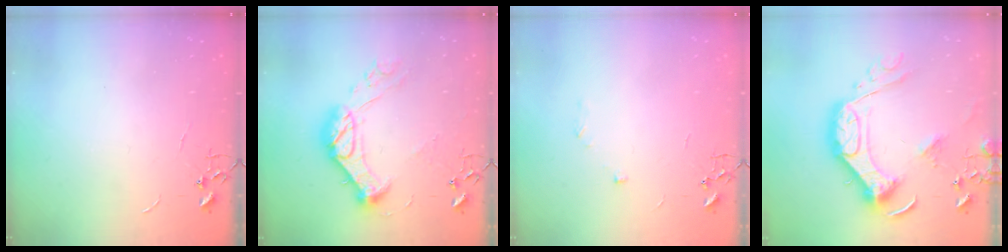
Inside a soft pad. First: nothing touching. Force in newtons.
{"total": 16.0, "press": 15.9, "slide": 1.2}
{"total": 5.6, "press": 5.6, "slide": 0.7}
{"total": 20.4, "press": 20.4, "slide": 1.2}